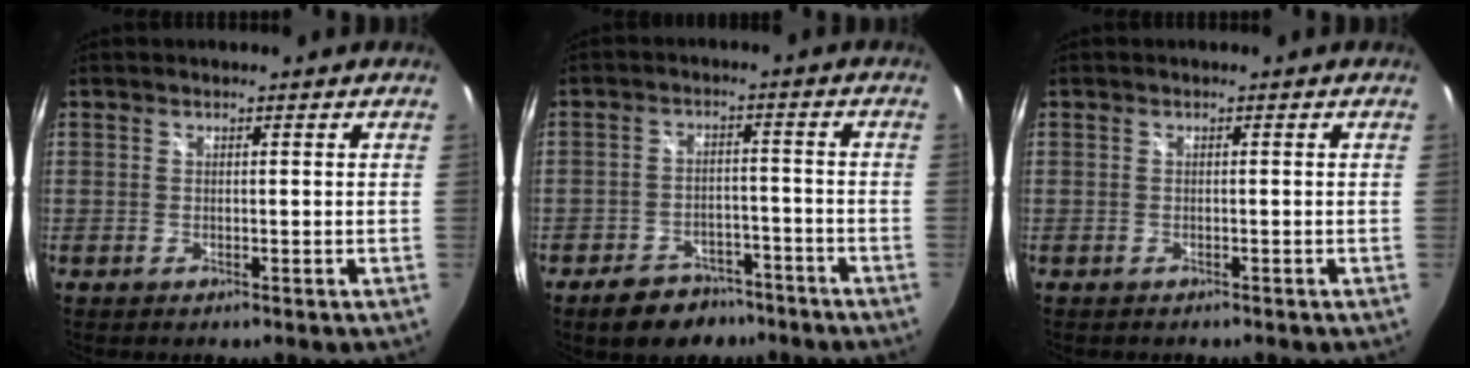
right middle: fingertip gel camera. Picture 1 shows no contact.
{"total": 9.1, "force": [-6.8, 5.0, 3.3], "torque": [-0.077, 0.016, -0.091]}
{"total": 0.0}